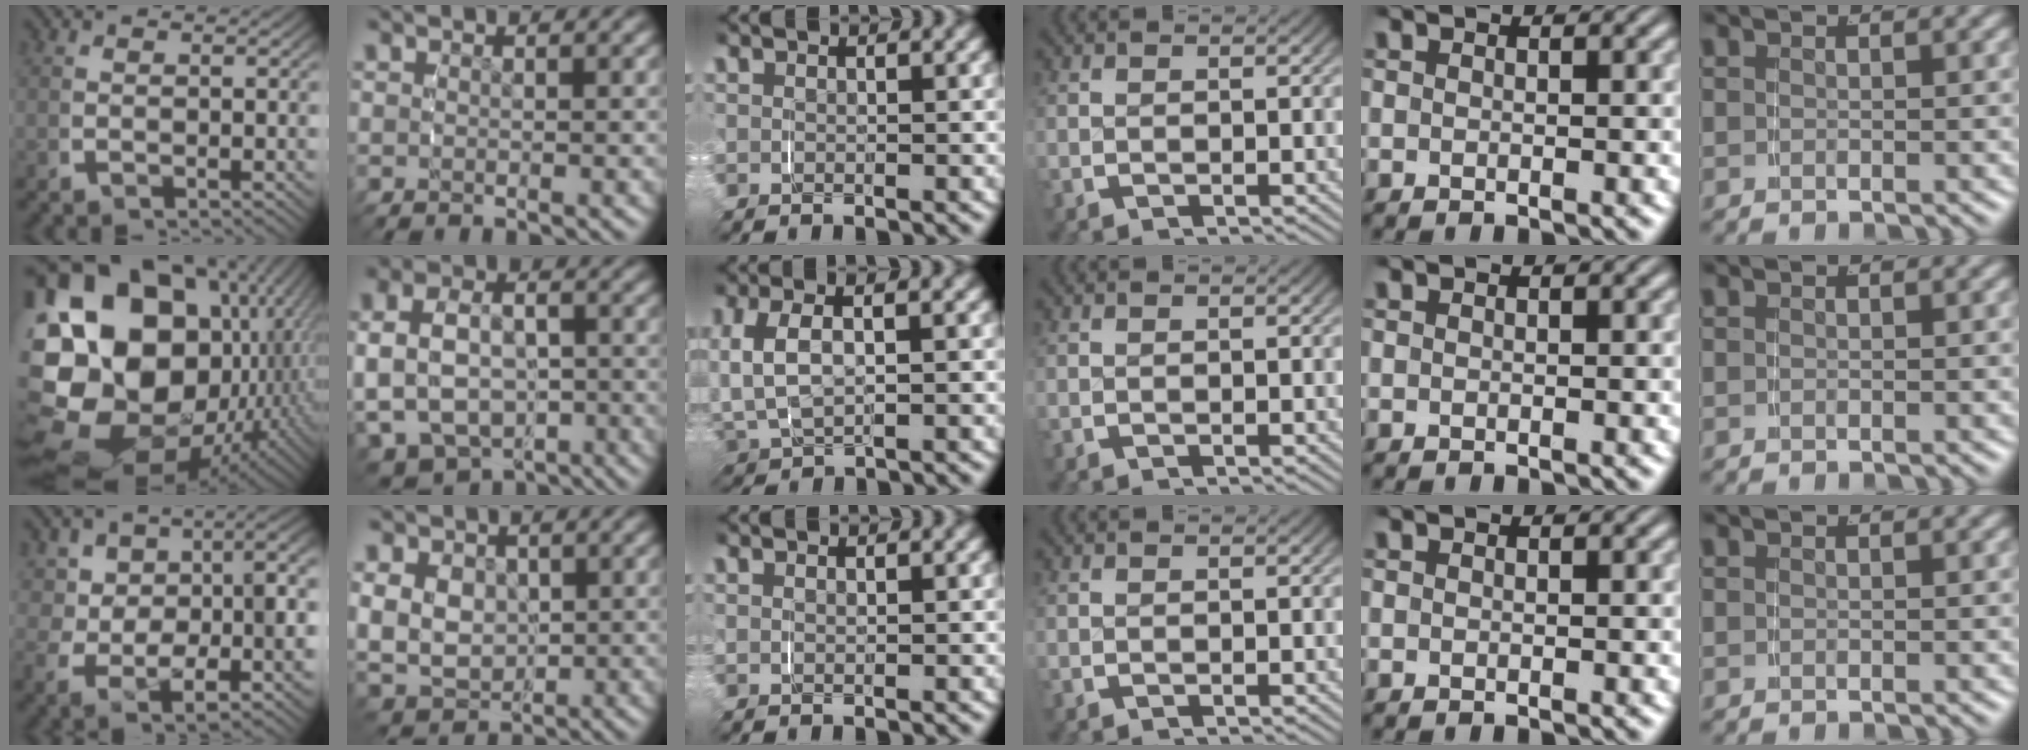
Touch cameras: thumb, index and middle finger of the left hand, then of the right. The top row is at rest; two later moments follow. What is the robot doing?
{"motion": "grasp_and_lifting", "object": "jacket"}